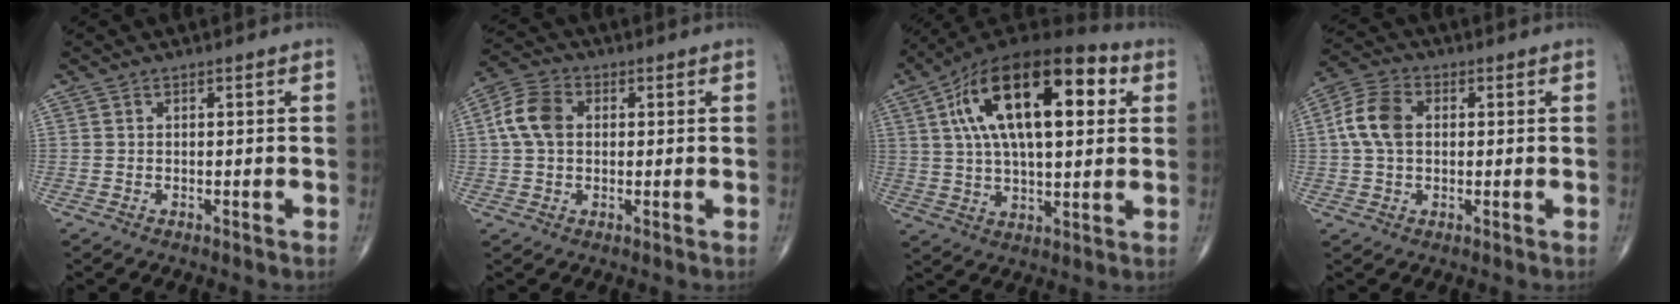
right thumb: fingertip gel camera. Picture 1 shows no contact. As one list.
[{"total": 7.5, "force": [1.0, 5.4, 5.1], "torque": [-0.101, 0.018, 0.012]}, {"total": 23.9, "force": [7.2, 10.7, 20.1], "torque": [-0.338, 0.015, 0.112]}, {"total": 8.1, "force": [0.9, 5.5, 5.8], "torque": [-0.119, 0.018, 0.011]}]